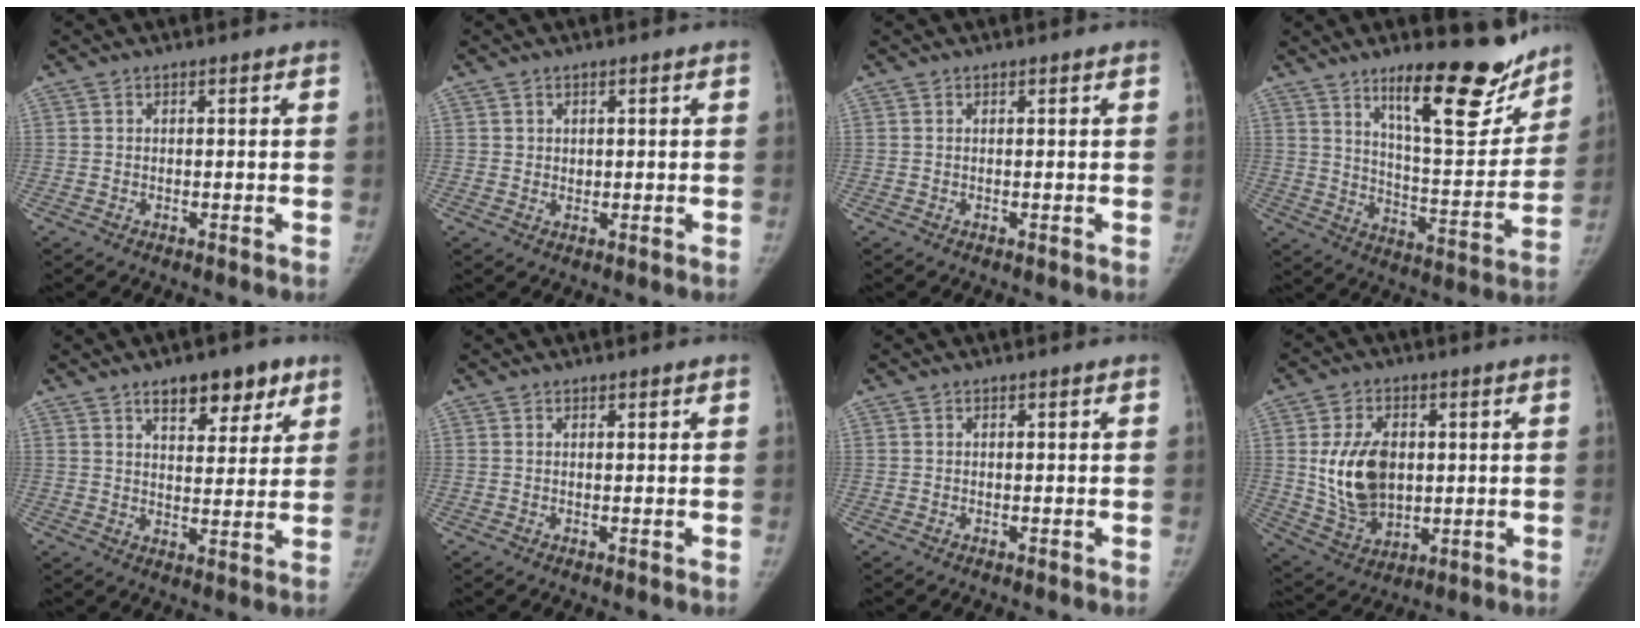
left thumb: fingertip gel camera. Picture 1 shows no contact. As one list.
[{"total": 1.4, "force": [0.6, 1.2, 0.3], "torque": [0.006, -0.002, 0.007]}, {"total": 0.0}, {"total": 20.5, "force": [14.1, 6.2, 13.6], "torque": [-0.143, -0.099, 0.216]}, {"total": 10.3, "force": [6.3, 4.8, 6.6], "torque": [-0.060, -0.032, 0.093]}, {"total": 0.5, "force": [0.4, 0.2, 0.3], "torque": [-0.003, -0.002, 0.005]}, {"total": 0.0}, {"total": 13.7, "force": [1.4, 9.4, 9.9], "torque": [-0.147, -0.015, 0.039]}]